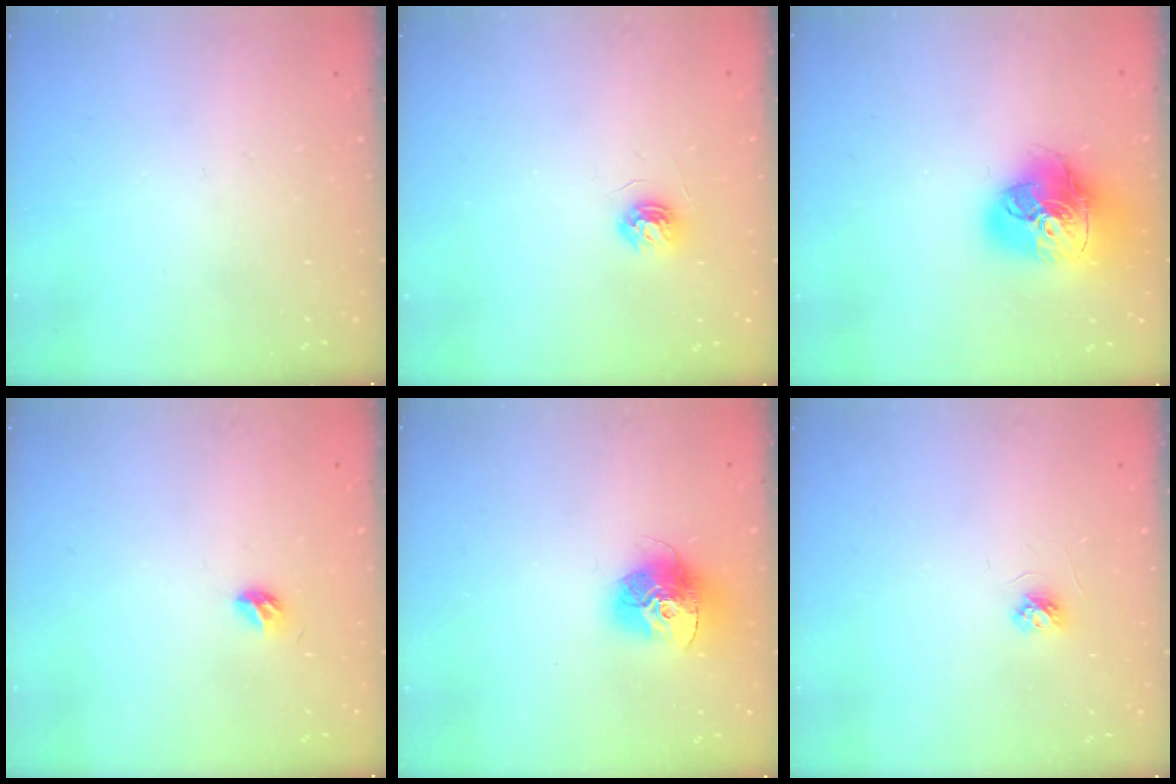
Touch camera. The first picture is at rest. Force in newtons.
{"total": 5.3, "press": 5.3, "slide": 0.6}
{"total": 20.5, "press": 20.4, "slide": 2.4}
{"total": 4.0, "press": 3.9, "slide": 1.0}
{"total": 15.2, "press": 15.2, "slide": 1.5}
{"total": 3.8, "press": 3.7, "slide": 0.5}